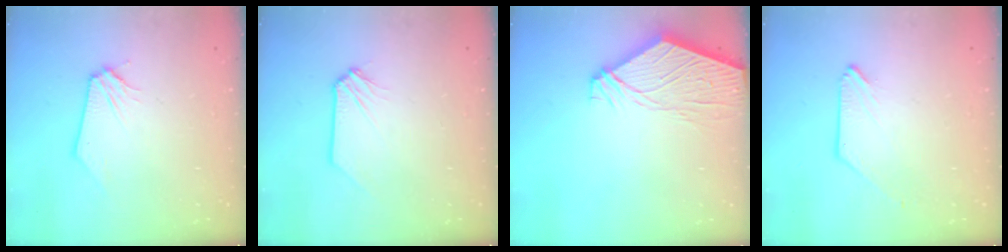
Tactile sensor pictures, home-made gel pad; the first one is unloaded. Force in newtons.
{"total": 0.6, "press": 0.6, "slide": 0.1}
{"total": 11.1, "press": 11.0, "slide": 1.5}
{"total": 0.0}